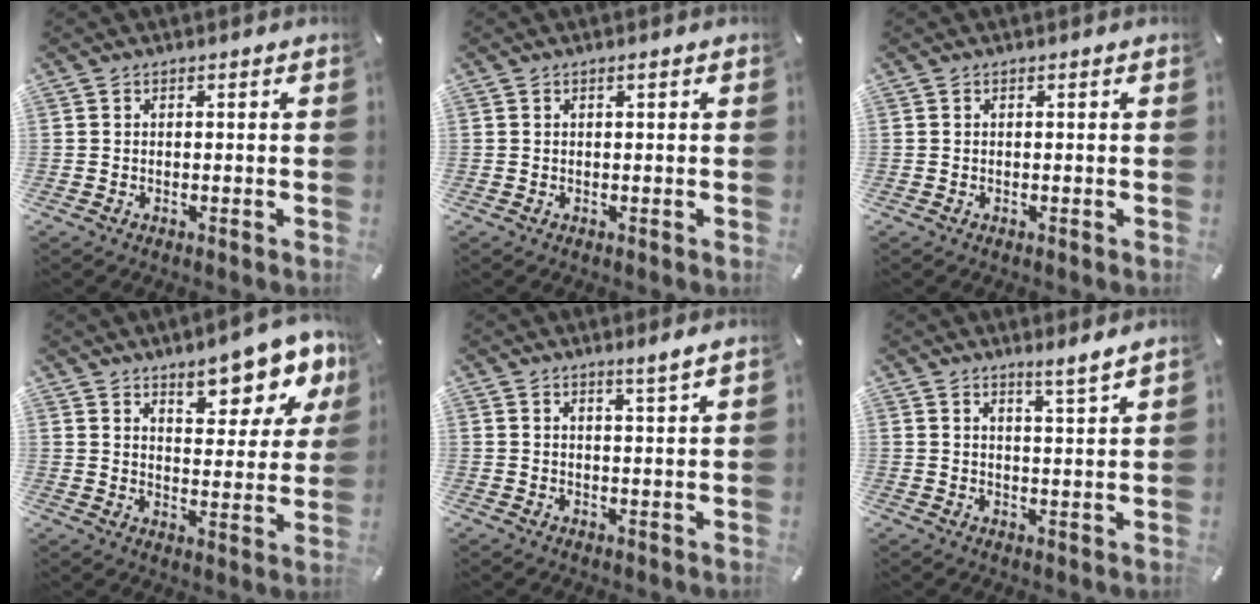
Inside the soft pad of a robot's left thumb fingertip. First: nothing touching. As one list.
[{"total": 0.5, "force": [0.2, 0.0, 0.5], "torque": [-0.009, 0.000, 0.004]}, {"total": 0.0}, {"total": 11.6, "force": [8.9, 4.8, 5.7], "torque": [-0.061, -0.064, 0.153]}, {"total": 2.7, "force": [2.3, -0.5, 1.3], "torque": [-0.028, -0.013, 0.041]}, {"total": 3.9, "force": [3.6, -0.7, 1.3], "torque": [-0.027, -0.028, 0.062]}]